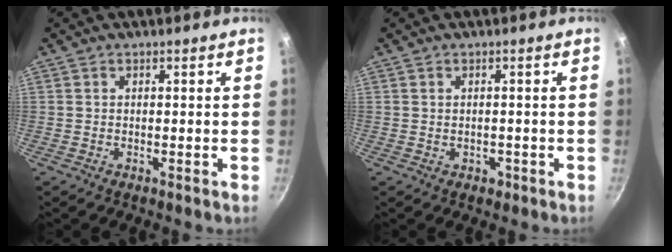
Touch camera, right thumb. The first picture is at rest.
{"total": 1.2, "force": [-0.4, 1.0, 0.6], "torque": [-0.007, 0.003, -0.001]}